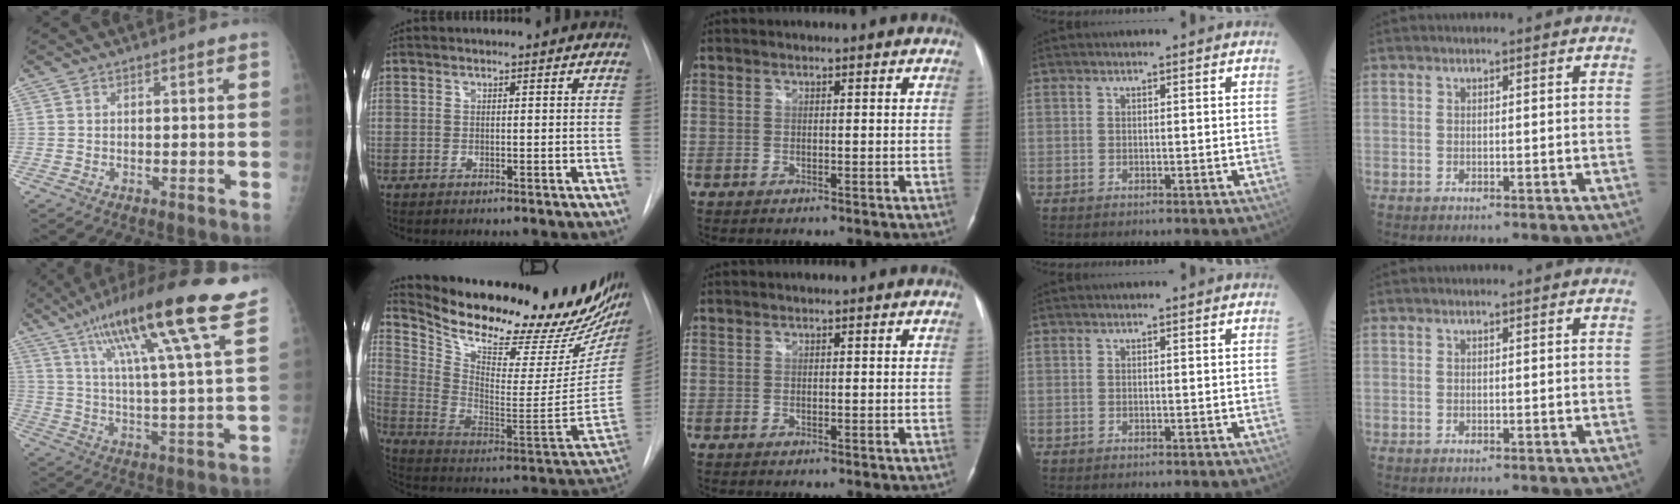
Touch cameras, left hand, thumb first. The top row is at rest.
{"thumb": {"total": 21.3, "force": [13.4, 1.2, 16.5], "torque": [-0.257, -0.031, 0.207]}, "index": {"total": 30.9, "force": [25.3, 6.7, 16.3], "torque": [-0.270, -0.068, 0.355]}}